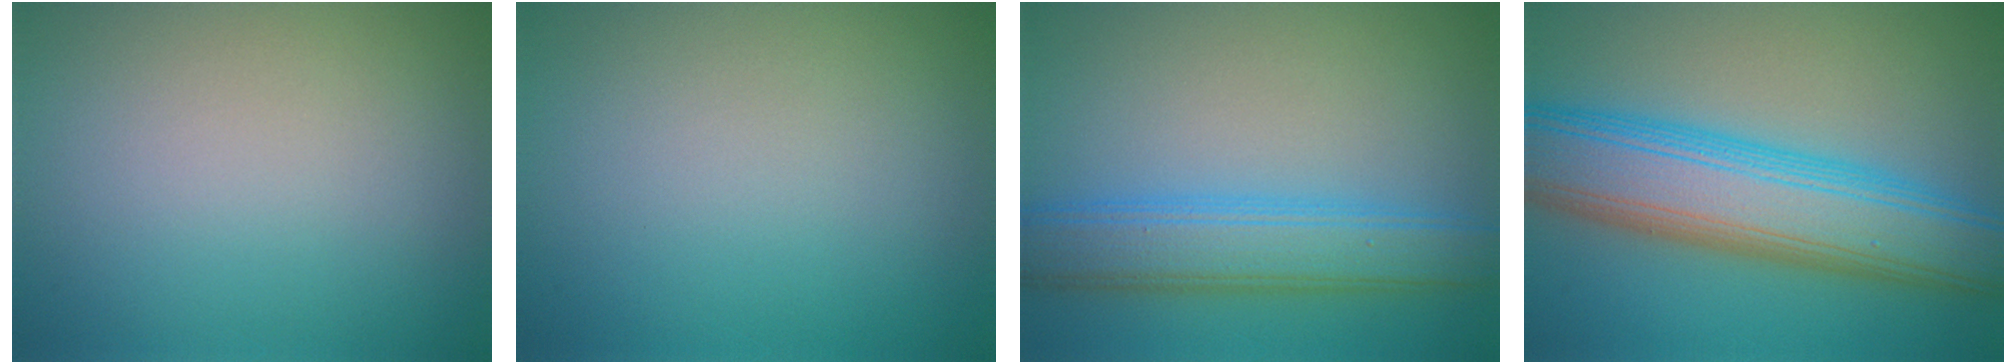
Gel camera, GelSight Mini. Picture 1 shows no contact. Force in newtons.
{"total": 0.0}
{"total": 5.6, "press": 5.6, "slide": 0.2}
{"total": 10.5, "press": 10.5, "slide": 0.2}